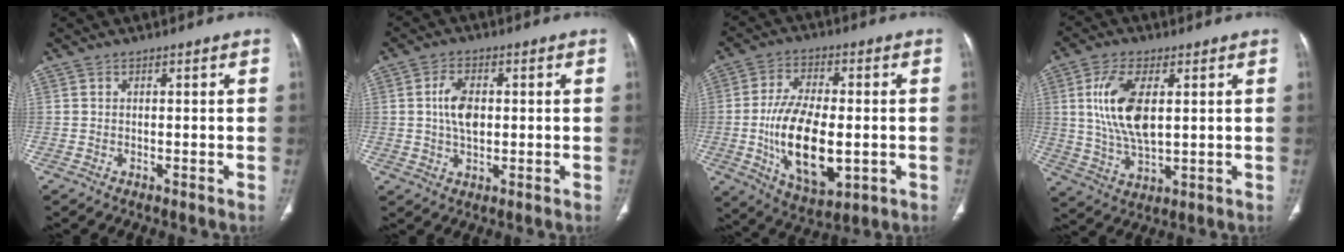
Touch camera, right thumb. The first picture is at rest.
{"total": 6.2, "force": [0.6, 3.7, 4.9], "torque": [-0.088, 0.004, 0.009]}
{"total": 17.0, "force": [-2.5, 8.4, 14.6], "torque": [-0.248, -0.005, -0.031]}
{"total": 12.4, "force": [2.5, 6.0, 10.6], "torque": [-0.212, -0.012, 0.053]}